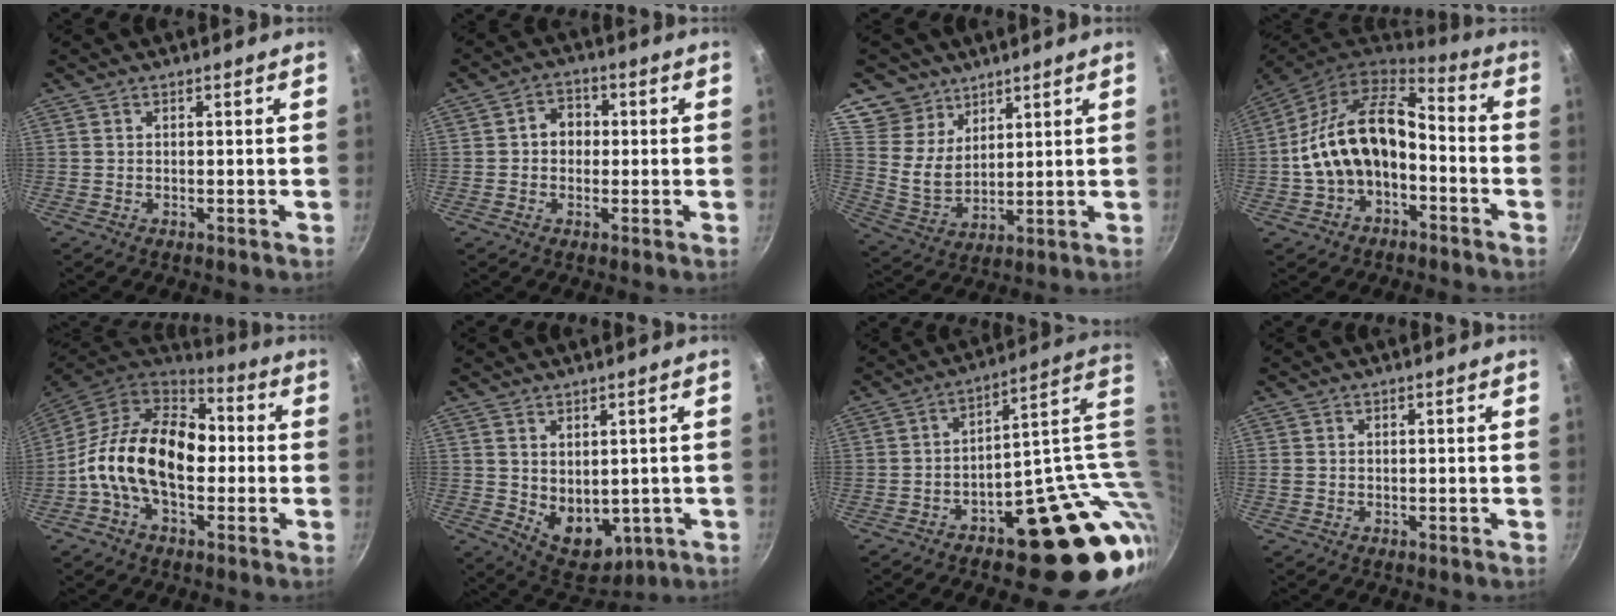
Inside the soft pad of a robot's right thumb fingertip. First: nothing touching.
{"total": 5.0, "force": [0.2, 4.2, 2.7], "torque": [-0.012, 0.011, -0.005]}
{"total": 9.7, "force": [6.6, 6.8, 2.3], "torque": [-0.014, -0.039, 0.132]}
{"total": 17.1, "force": [-2.8, 11.2, 12.7], "torque": [-0.217, 0.058, -0.056]}
{"total": 19.2, "force": [-1.1, 12.4, 14.7], "torque": [-0.215, 0.035, -0.040]}
{"total": 9.1, "force": [0.4, 6.3, 6.5], "torque": [-0.073, -0.023, 0.033]}
{"total": 22.8, "force": [0.1, 11.5, 19.6], "torque": [-0.179, 0.014, 0.019]}
{"total": 1.0, "force": [0.0, 0.9, 0.5], "torque": [-0.010, 0.003, 0.002]}